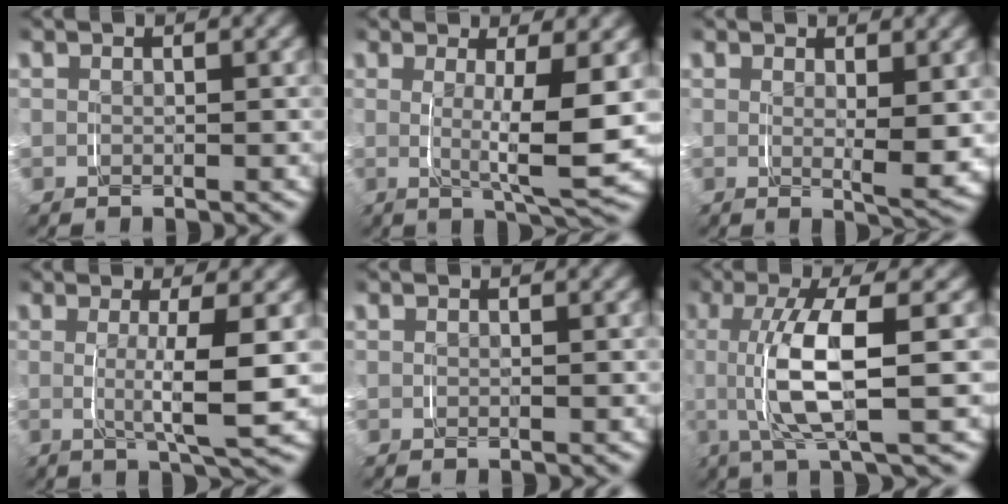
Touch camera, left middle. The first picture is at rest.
{"total": 6.3, "force": [0.7, 0.9, 6.2], "torque": [-0.090, -0.014, 0.011]}
{"total": 2.4, "force": [1.1, 0.2, 2.2], "torque": [-0.032, -0.016, 0.021]}
{"total": 4.7, "force": [0.4, 0.1, 4.7], "torque": [-0.077, -0.009, 0.008]}
{"total": 0.0}
{"total": 6.1, "force": [-0.2, 0.8, 6.1], "torque": [-0.122, 0.005, -0.009]}